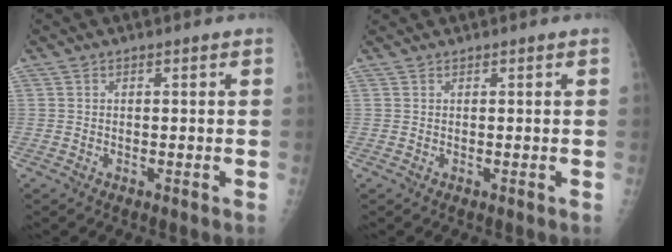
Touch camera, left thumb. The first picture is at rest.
{"total": 0.0}